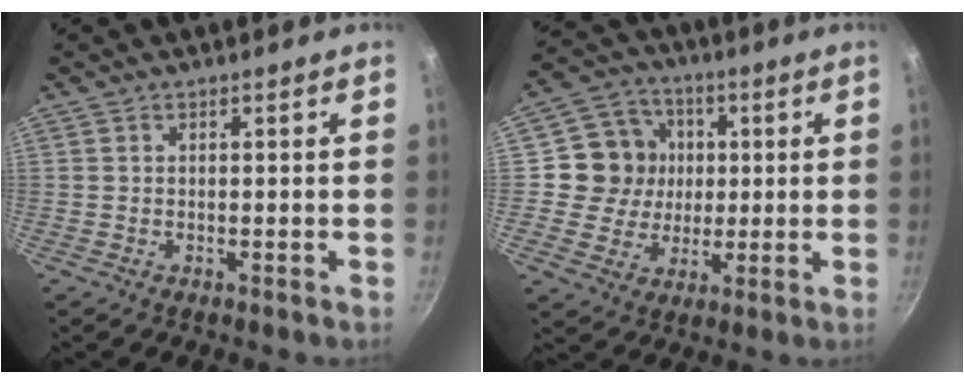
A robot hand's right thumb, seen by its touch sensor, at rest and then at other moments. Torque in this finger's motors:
{"motor_torque": [0.04, 1.62, 0.44, -0.34, 0.00]}